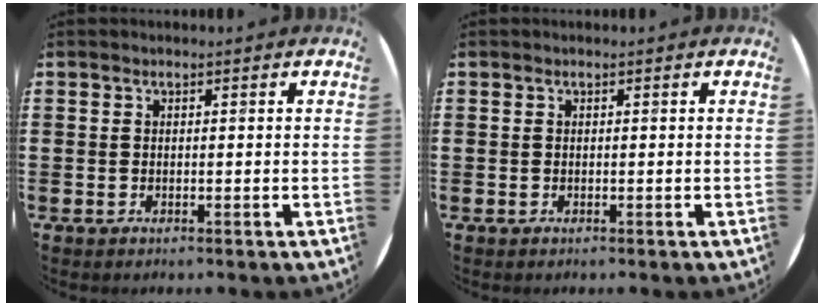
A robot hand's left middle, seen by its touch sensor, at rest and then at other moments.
{"total": 0.0}